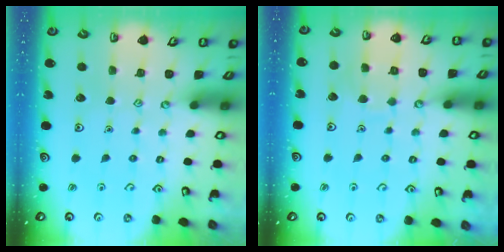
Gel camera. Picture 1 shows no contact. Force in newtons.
{"total": 5.7, "press": 5.7, "slide": 0.4}